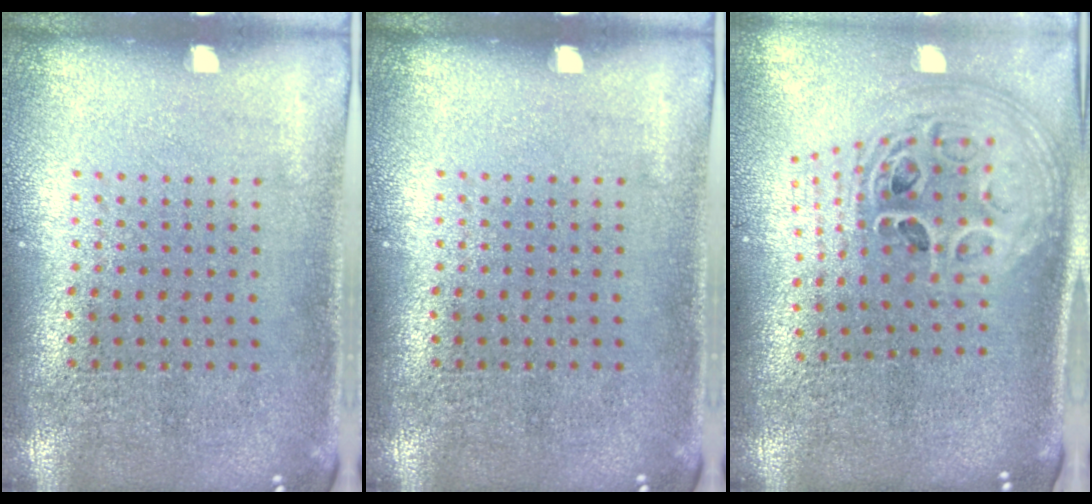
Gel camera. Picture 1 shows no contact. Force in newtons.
{"total": 0.0}
{"total": 2.9, "press": 2.1, "slide": 2.0}